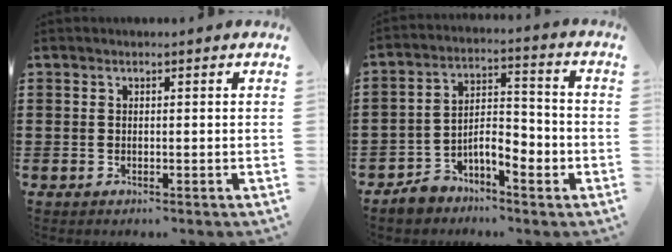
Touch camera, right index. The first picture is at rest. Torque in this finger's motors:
{"motor_torque": [1.56, -0.58, 0.20, 0.13]}